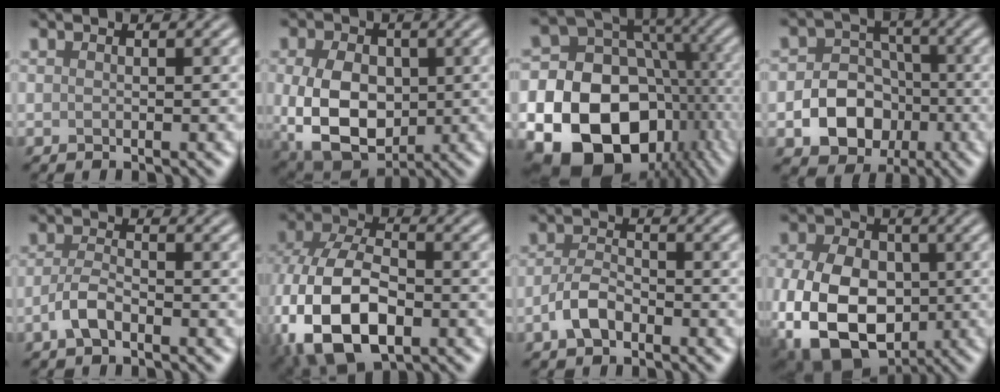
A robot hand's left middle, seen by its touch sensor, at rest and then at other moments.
{"total": 9.2, "force": [-0.4, 6.4, 6.5], "torque": [-0.136, -0.012, -0.003]}
{"total": 23.4, "force": [-7.3, 19.2, 11.2], "torque": [-0.204, -0.043, -0.135]}
{"total": 7.0, "force": [-2.1, 5.8, 3.4], "torque": [-0.029, -0.007, -0.054]}
{"total": 2.4, "force": [-1.3, 1.0, 1.8], "torque": [-0.039, 0.005, -0.030]}
{"total": 15.1, "force": [-4.4, 9.2, 11.1], "torque": [-0.239, -0.028, -0.074]}
{"total": 2.9, "force": [-1.5, 1.5, 1.9], "torque": [-0.041, 0.005, -0.034]}
{"total": 12.7, "force": [-3.1, 8.8, 8.7], "torque": [-0.163, -0.021, -0.052]}